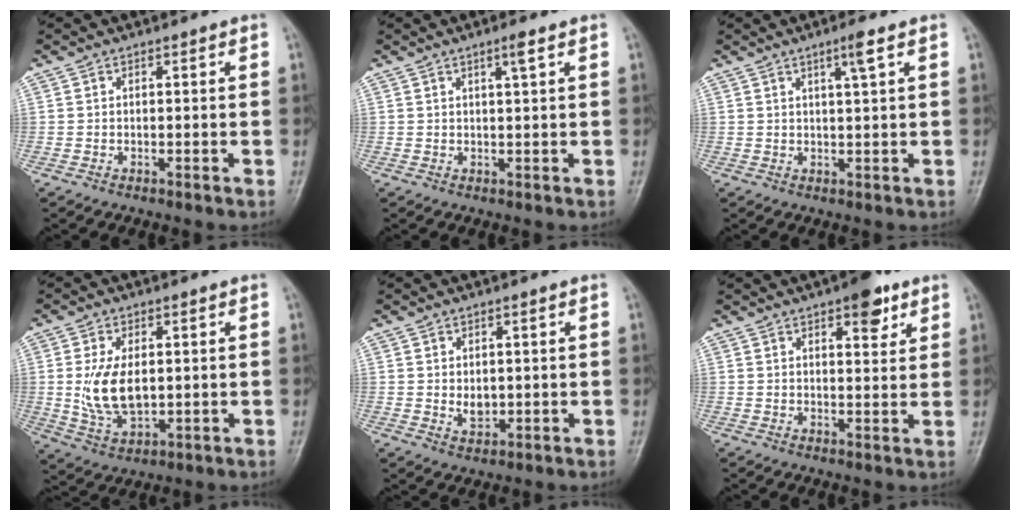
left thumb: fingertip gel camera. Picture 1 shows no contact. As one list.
[{"total": 2.1, "force": [1.2, 0.0, 1.8], "torque": [-0.033, -0.005, 0.022]}, {"total": 3.3, "force": [1.7, -0.1, 2.8], "torque": [-0.052, -0.006, 0.032]}, {"total": 9.5, "force": [0.6, 5.3, 7.8], "torque": [-0.144, -0.012, 0.023]}, {"total": 3.0, "force": [0.3, 2.1, 2.2], "torque": [-0.028, -0.008, 0.012]}, {"total": 6.3, "force": [3.7, 2.6, 4.4], "torque": [-0.040, -0.016, 0.045]}]